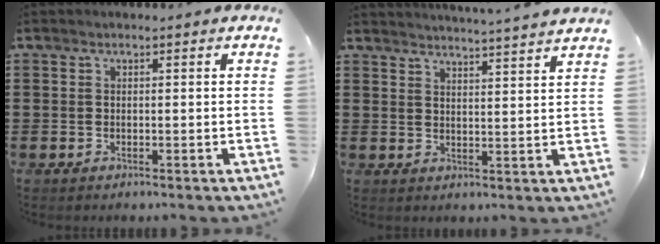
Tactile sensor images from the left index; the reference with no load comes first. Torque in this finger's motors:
{"motor_torque": [1.06, -1.08, 0.44, 0.13]}